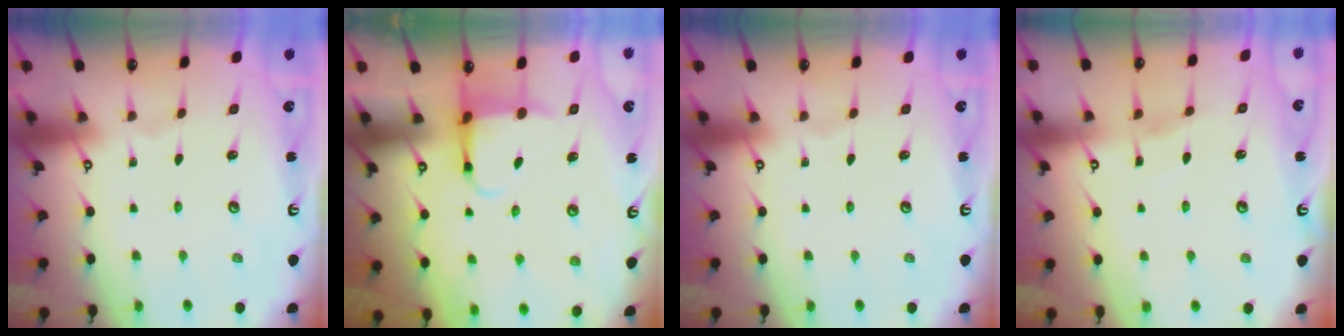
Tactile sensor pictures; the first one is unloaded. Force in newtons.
{"total": 3.9, "press": 3.8, "slide": 1.2}
{"total": 0.0}
{"total": 5.1, "press": 5.1, "slide": 0.4}